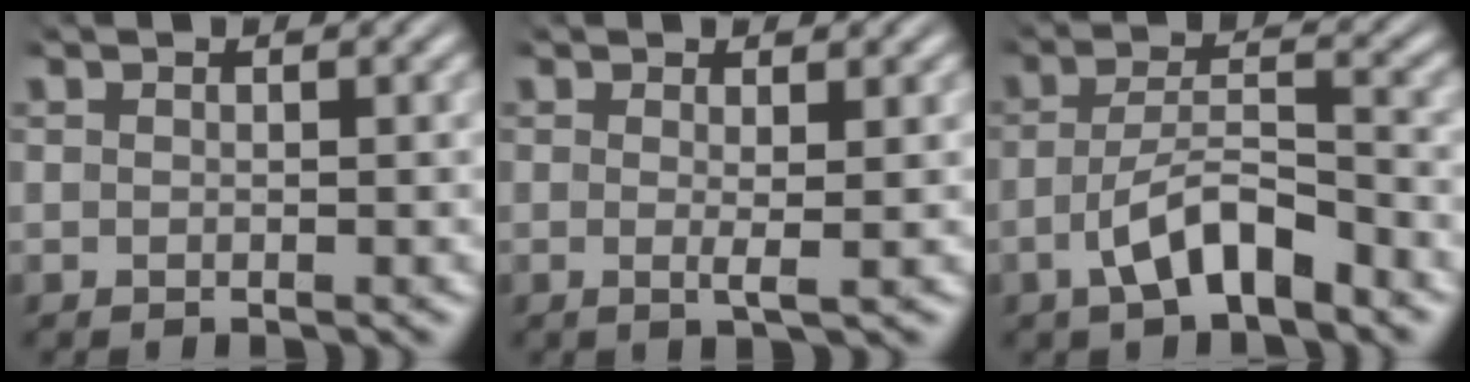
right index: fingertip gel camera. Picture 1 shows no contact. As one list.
[{"total": 1.3, "force": [0.2, -0.4, 1.2], "torque": [-0.026, -0.011, 0.004]}, {"total": 4.8, "force": [-3.2, 1.5, 3.3], "torque": [-0.053, -0.006, -0.047]}]